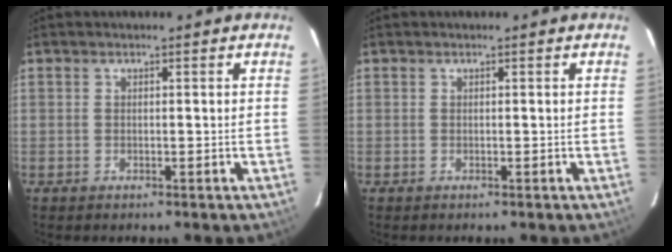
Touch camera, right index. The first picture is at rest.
{"total": 0.0}